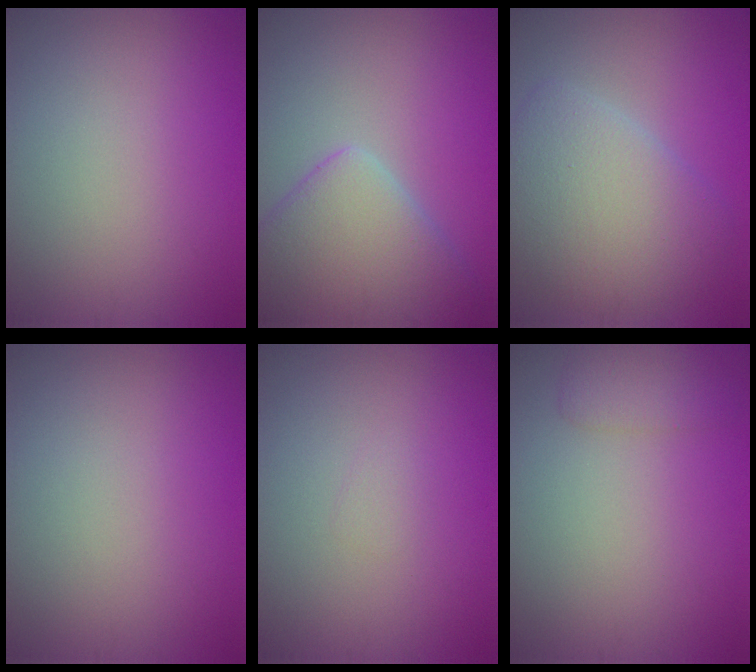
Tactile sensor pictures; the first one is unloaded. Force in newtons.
{"total": 6.9, "press": 6.8, "slide": 0.5}
{"total": 6.5, "press": 6.4, "slide": 0.6}
{"total": 0.0}
{"total": 0.6, "press": 0.6, "slide": 0.1}
{"total": 1.5, "press": 1.5, "slide": 0.2}